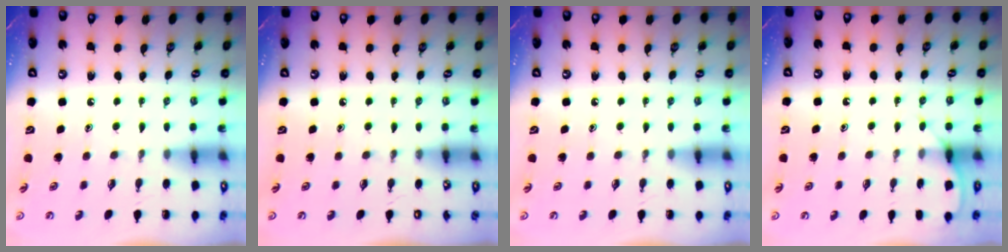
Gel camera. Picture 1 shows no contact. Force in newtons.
{"total": 0.0}
{"total": 0.0}
{"total": 5.9, "press": 5.8, "slide": 0.6}